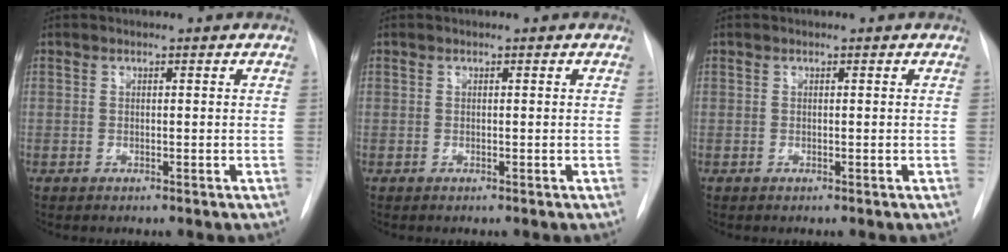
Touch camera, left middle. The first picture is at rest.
{"total": 0.0}
{"total": 0.0}